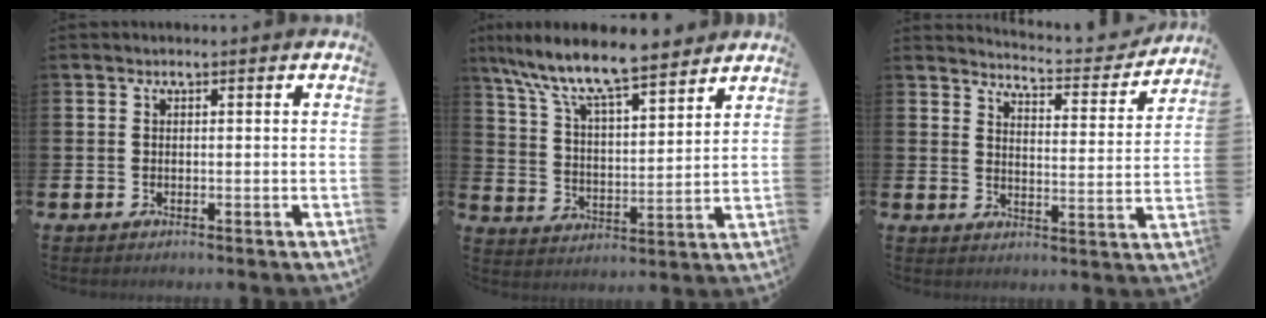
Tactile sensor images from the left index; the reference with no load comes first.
{"total": 10.0, "force": [9.0, 1.4, 4.0], "torque": [-0.114, -0.055, 0.157]}
{"total": 4.6, "force": [4.5, 0.2, 0.5], "torque": [-0.019, -0.040, 0.072]}